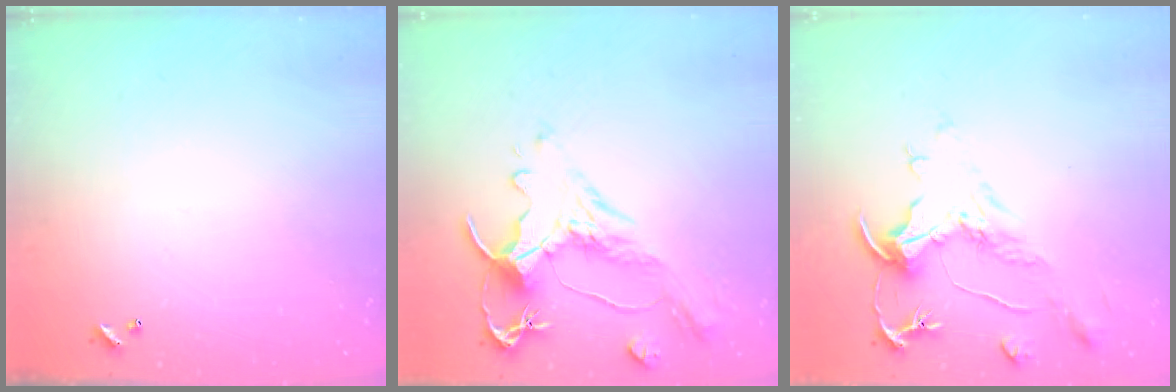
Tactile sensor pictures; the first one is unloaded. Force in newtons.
{"total": 1.6, "press": 0.4, "slide": 1.5}
{"total": 2.0, "press": 1.5, "slide": 1.3}